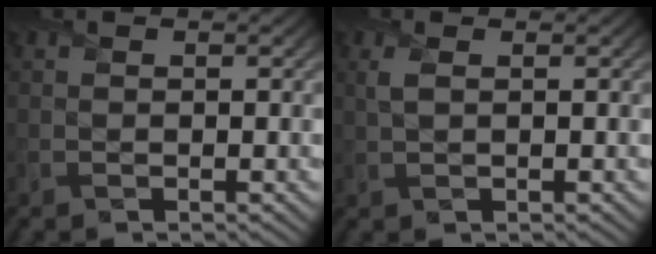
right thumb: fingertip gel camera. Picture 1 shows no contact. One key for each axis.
{"total": 1.5, "fx": 0.6, "fy": 0.5, "fz": 1.3, "tx": -0.040, "ty": 0.005, "tz": 0.013}